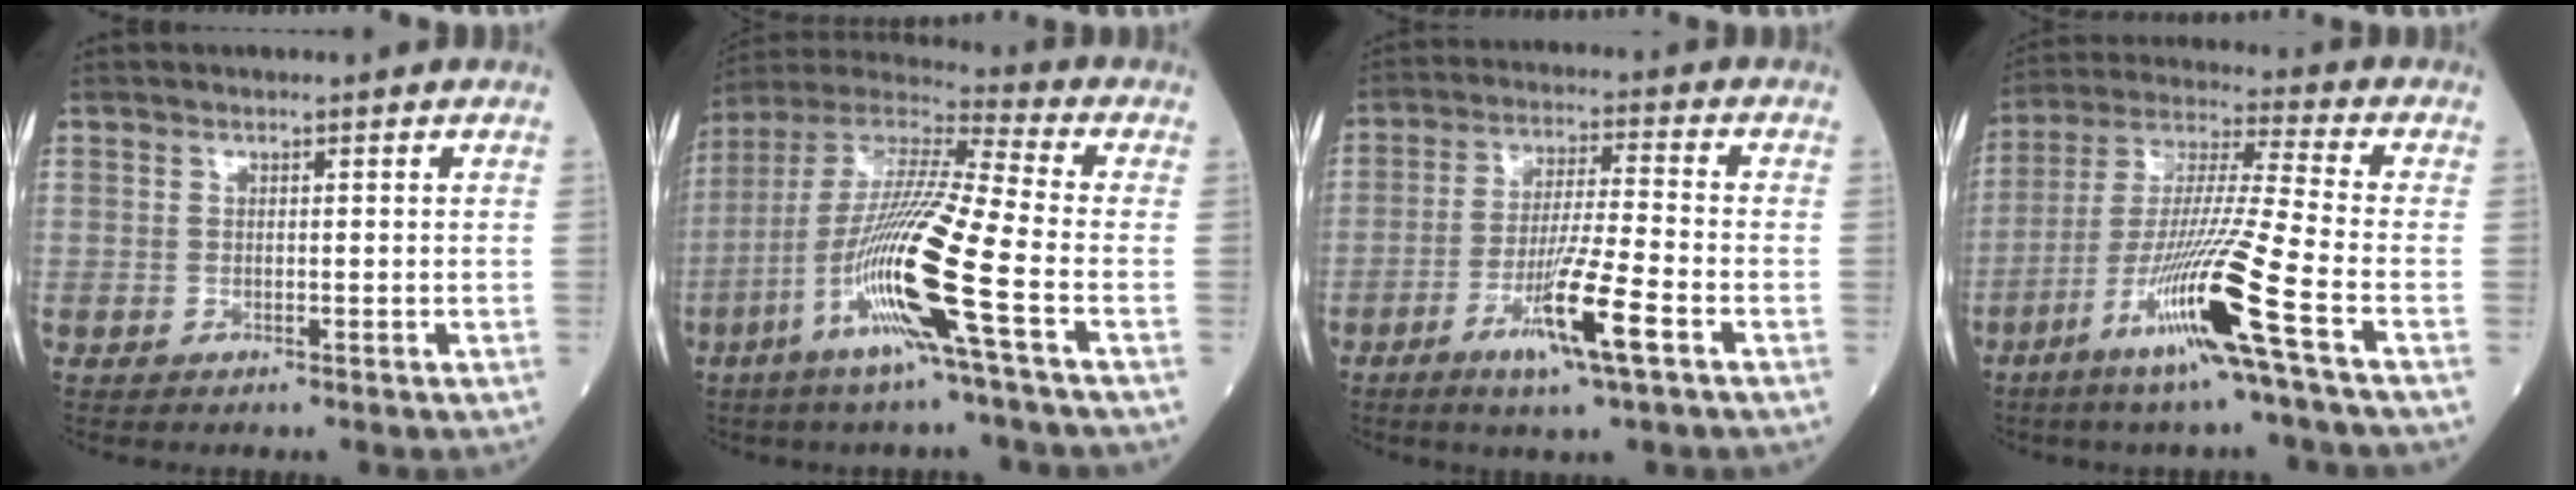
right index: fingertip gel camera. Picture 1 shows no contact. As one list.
[{"total": 17.6, "force": [-6.3, -0.5, 16.4], "torque": [-0.333, -0.016, -0.130]}, {"total": 10.4, "force": [-4.9, -0.1, 9.2], "torque": [-0.168, -0.015, -0.089]}, {"total": 15.7, "force": [-7.2, -1.8, 13.8], "torque": [-0.276, -0.025, -0.138]}]